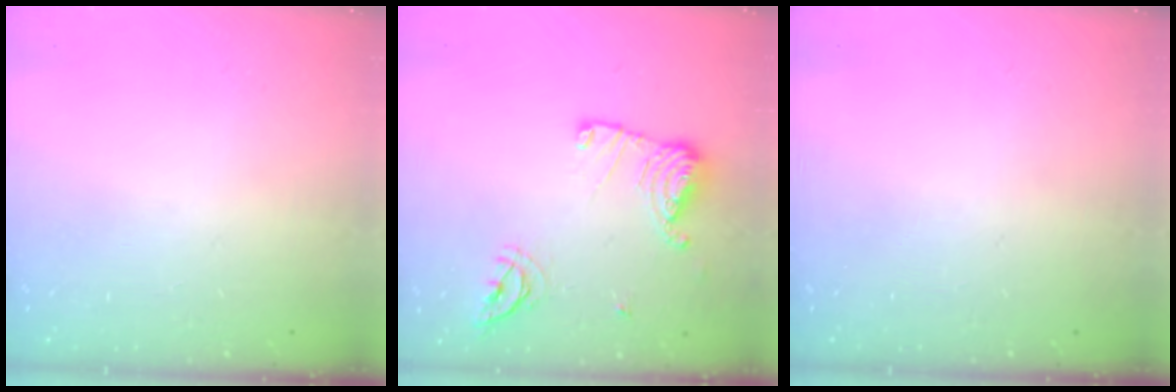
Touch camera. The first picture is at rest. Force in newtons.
{"total": 12.8, "press": 12.8, "slide": 0.5}
{"total": 0.0}